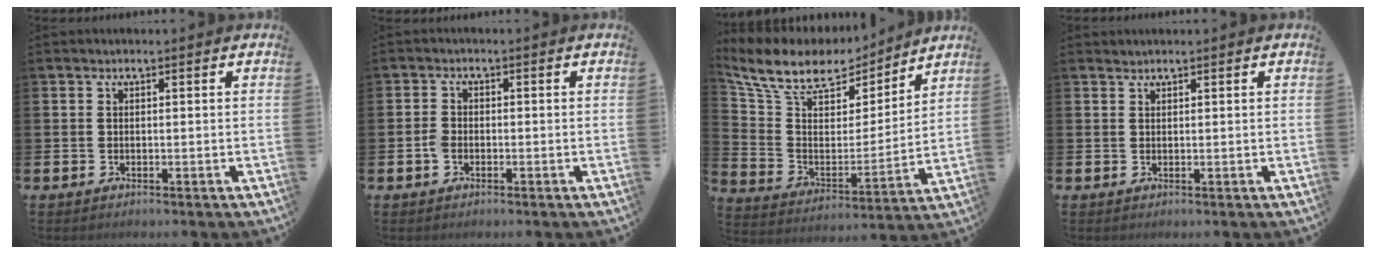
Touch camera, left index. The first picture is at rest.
{"total": 1.9, "force": [-0.6, 1.5, 1.1], "torque": [-0.022, 0.005, -0.013]}
{"total": 10.4, "force": [8.9, 4.4, 2.9], "torque": [-0.113, -0.051, 0.160]}
{"total": 0.8, "force": [0.8, 0.0, -0.2], "torque": [0.002, -0.001, 0.016]}